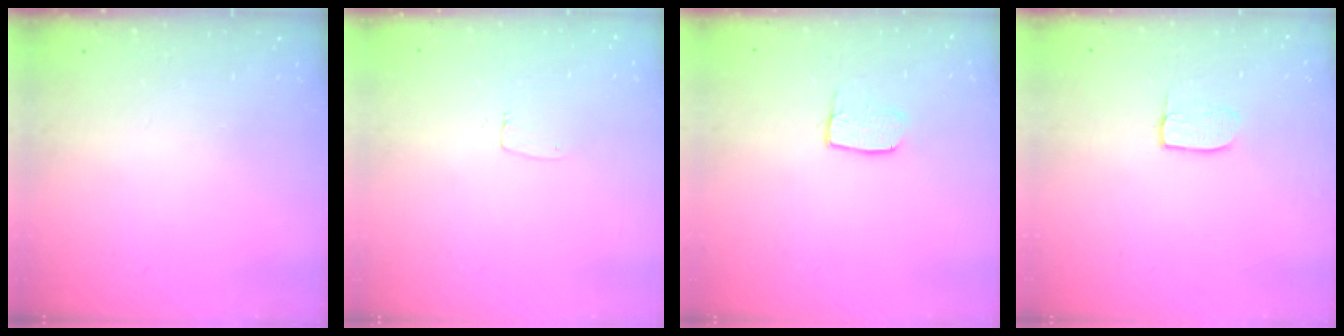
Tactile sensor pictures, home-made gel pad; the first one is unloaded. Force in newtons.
{"total": 3.5, "press": 3.5, "slide": 0.3}
{"total": 5.8, "press": 5.8, "slide": 0.4}
{"total": 4.9, "press": 4.8, "slide": 0.4}